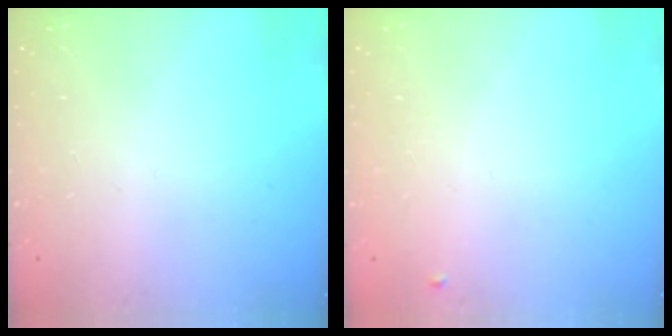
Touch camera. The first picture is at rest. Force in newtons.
{"total": 3.9, "press": 3.8, "slide": 0.6}